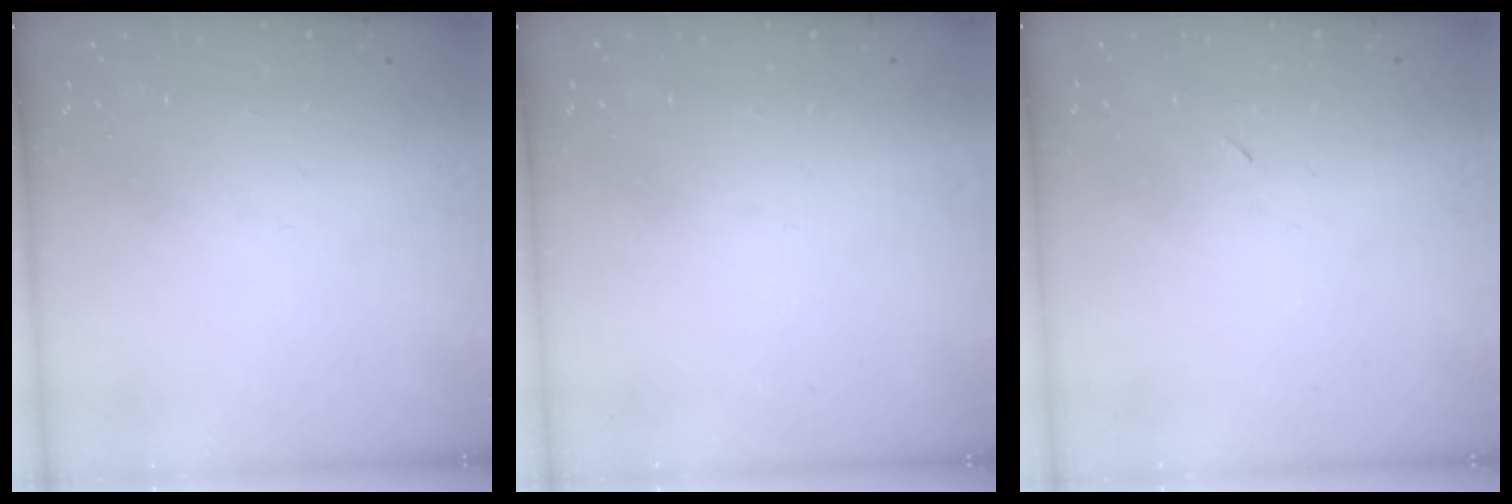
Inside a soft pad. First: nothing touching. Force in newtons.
{"total": 1.6, "press": 1.6, "slide": 0.1}
{"total": 2.3, "press": 1.9, "slide": 1.2}